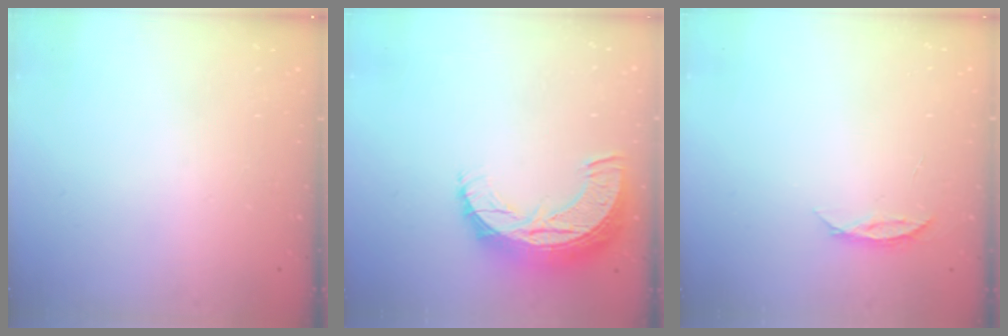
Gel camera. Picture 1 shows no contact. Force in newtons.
{"total": 11.6, "press": 11.6, "slide": 0.7}
{"total": 4.0, "press": 3.9, "slide": 0.4}